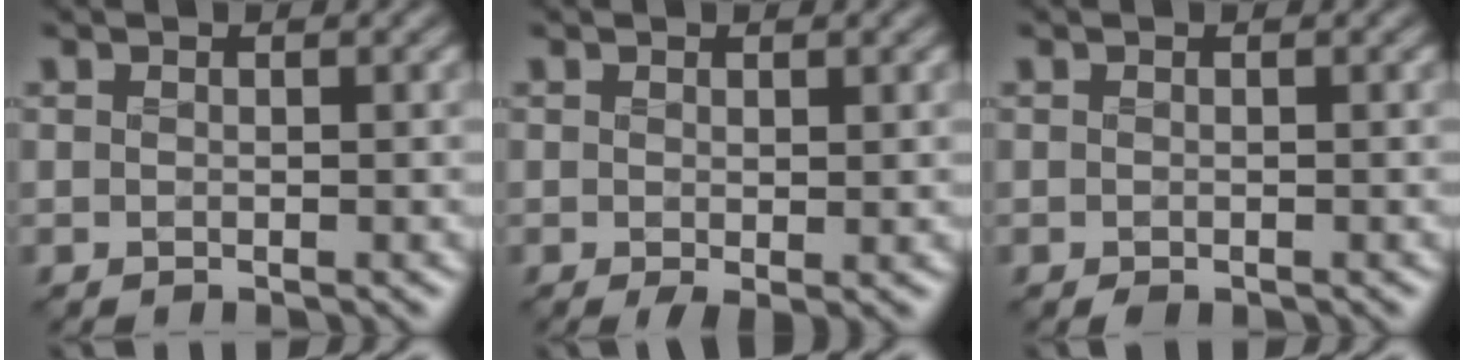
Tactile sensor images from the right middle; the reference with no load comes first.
{"total": 1.0, "force": [0.2, 0.2, 0.9], "torque": [-0.019, -0.003, 0.009]}
{"total": 0.0}